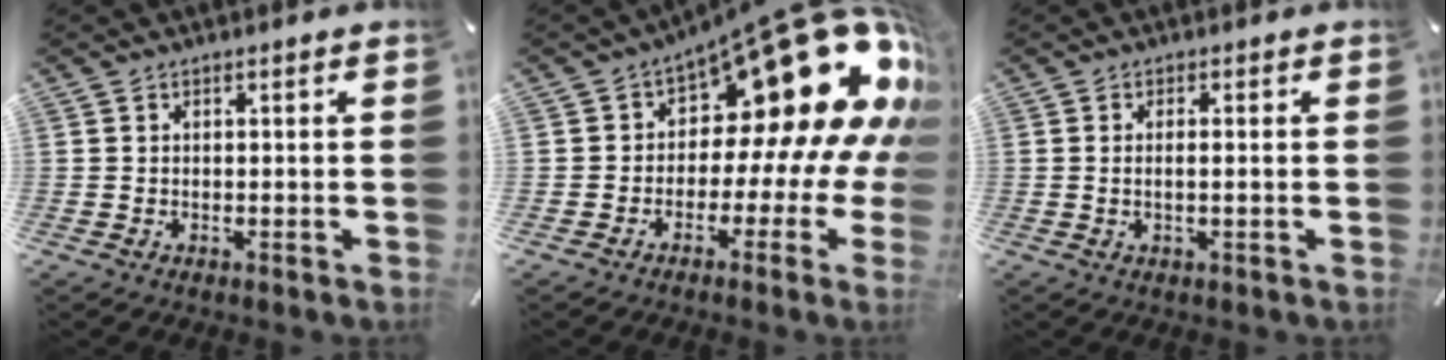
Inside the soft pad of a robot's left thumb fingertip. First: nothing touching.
{"total": 23.5, "force": [10.0, 11.3, 17.9], "torque": [-0.256, -0.084, 0.180]}
{"total": 1.7, "force": [-0.1, -0.1, 1.7], "torque": [-0.033, -0.006, -0.001]}